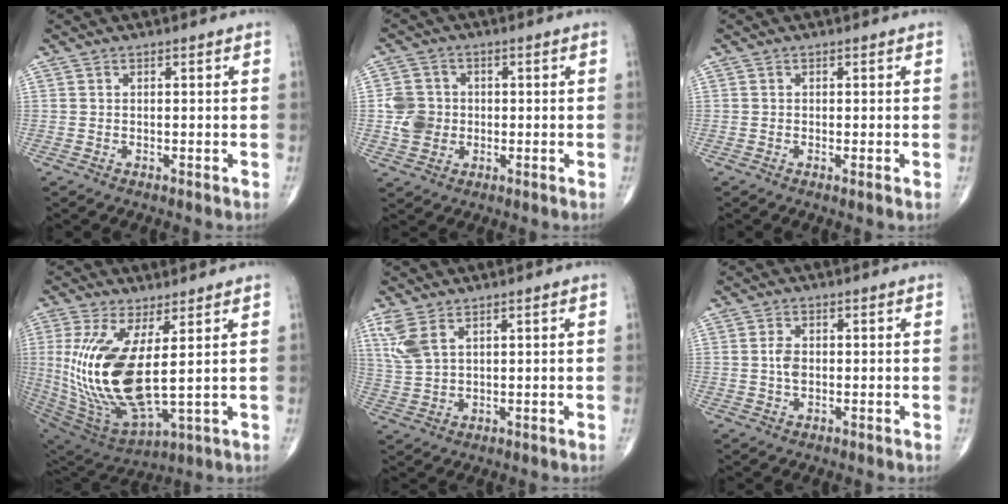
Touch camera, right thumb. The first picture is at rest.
{"total": 6.1, "force": [-0.5, 5.4, 2.8], "torque": [-0.035, 0.006, -0.012]}
{"total": 0.7, "force": [-0.1, 0.0, 0.7], "torque": [-0.018, -0.003, -0.005]}
{"total": 19.3, "force": [2.4, 7.1, 17.8], "torque": [-0.392, -0.039, 0.065]}
{"total": 5.6, "force": [3.0, 2.5, 4.0], "torque": [-0.100, -0.004, 0.072]}
{"total": 2.5, "force": [0.0, 1.6, 2.0], "torque": [-0.037, 0.000, -0.001]}